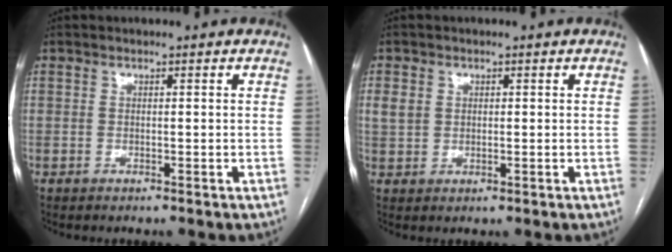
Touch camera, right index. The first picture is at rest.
{"total": 2.9, "force": [0.8, 2.5, 1.3], "torque": [-0.030, 0.009, 0.022]}